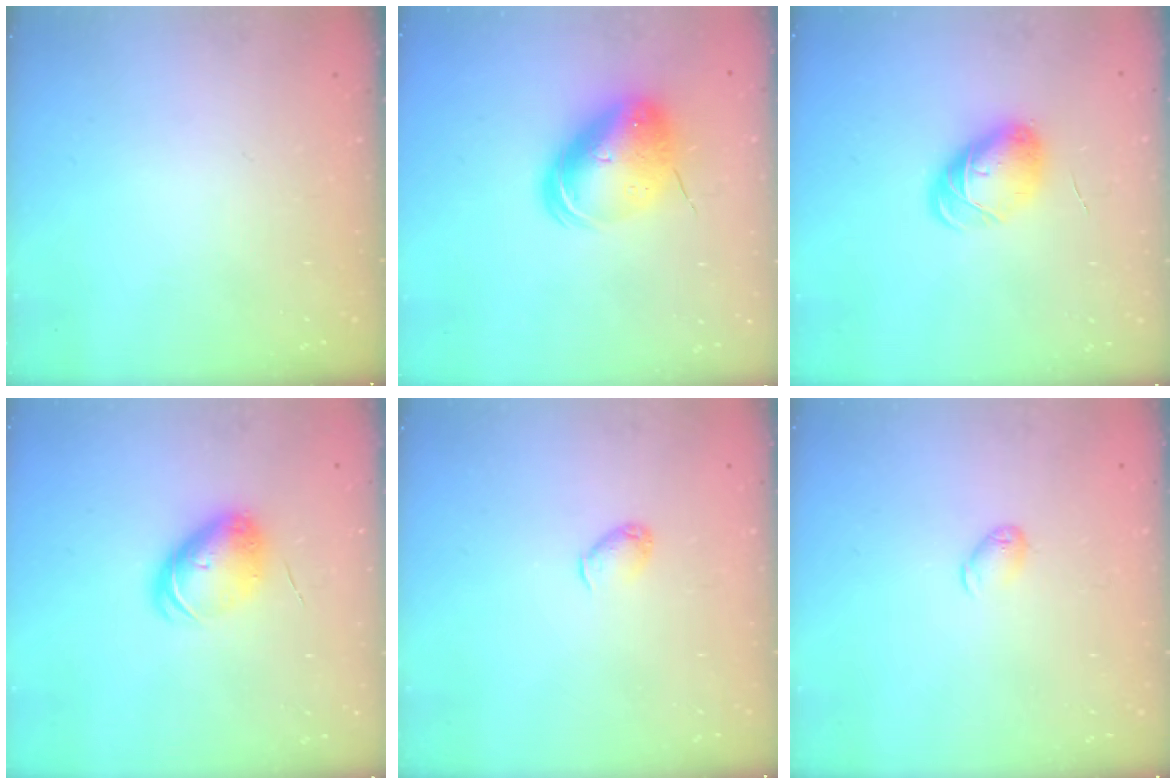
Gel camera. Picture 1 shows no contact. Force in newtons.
{"total": 10.9, "press": 10.7, "slide": 2.0}
{"total": 8.3, "press": 8.3, "slide": 0.8}
{"total": 7.2, "press": 7.1, "slide": 1.2}
{"total": 3.9, "press": 3.7, "slide": 1.0}
{"total": 6.6, "press": 6.5, "slide": 1.1}